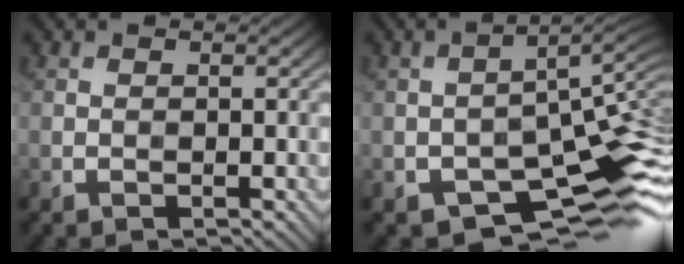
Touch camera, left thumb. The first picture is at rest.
{"total": 11.9, "force": [-5.8, 5.2, 9.0], "torque": [-0.134, -0.021, -0.092]}